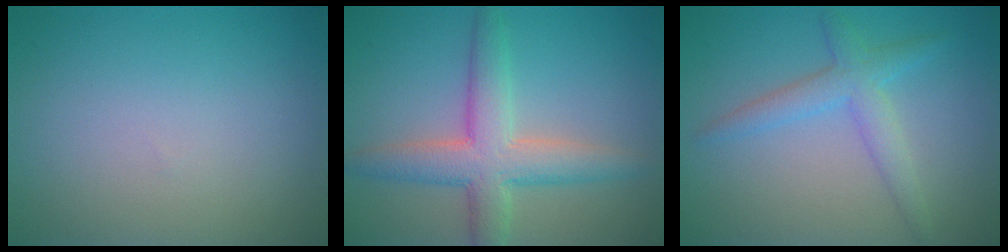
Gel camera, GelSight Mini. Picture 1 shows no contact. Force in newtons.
{"total": 5.6, "press": 5.6, "slide": 0.2}
{"total": 3.0, "press": 3.0, "slide": 0.0}